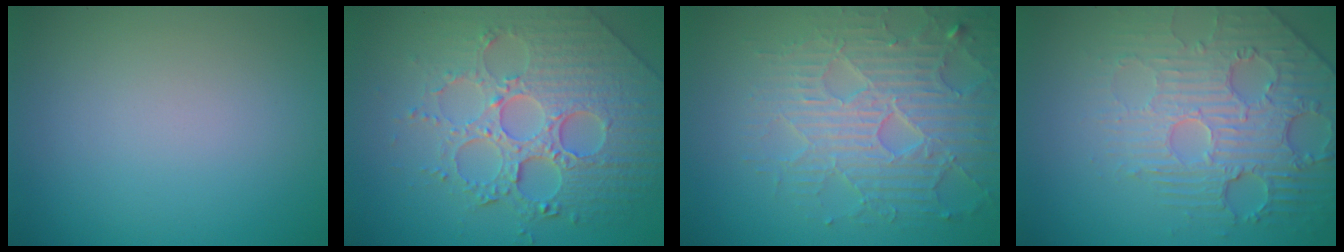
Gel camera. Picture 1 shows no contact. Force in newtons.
{"total": 8.2, "press": 6.0, "slide": 5.5}
{"total": 6.1, "press": 5.2, "slide": 3.1}
{"total": 4.7, "press": 4.4, "slide": 1.7}